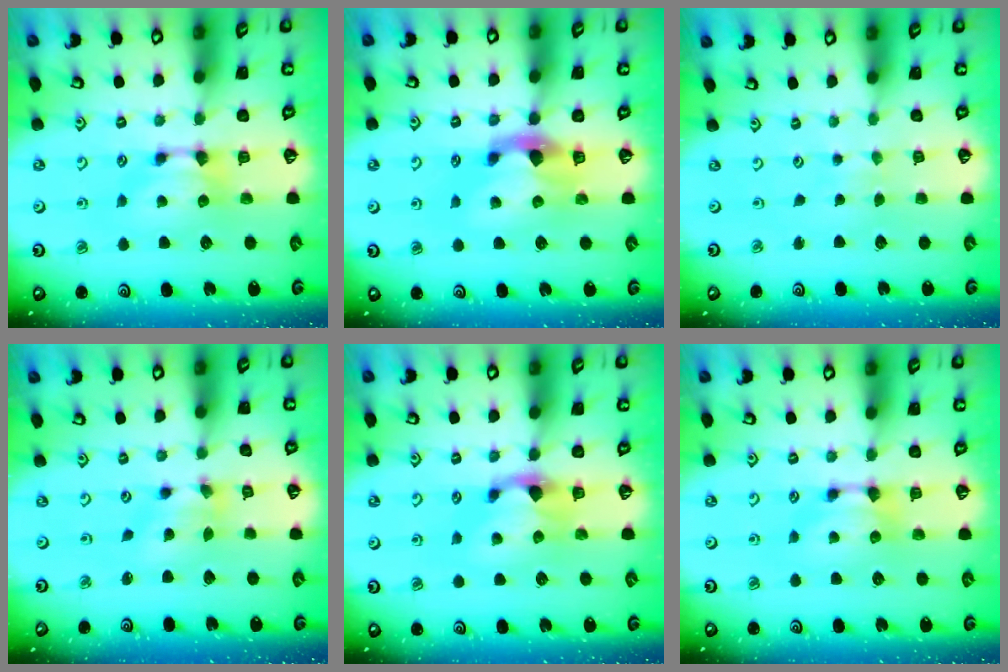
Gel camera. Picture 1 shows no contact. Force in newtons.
{"total": 2.8, "press": 2.5, "slide": 1.3}
{"total": 3.8, "press": 3.8, "slide": 0.2}
{"total": 2.0, "press": 1.5, "slide": 1.3}
{"total": 1.1, "press": 0.2, "slide": 1.1}
{"total": 0.0}